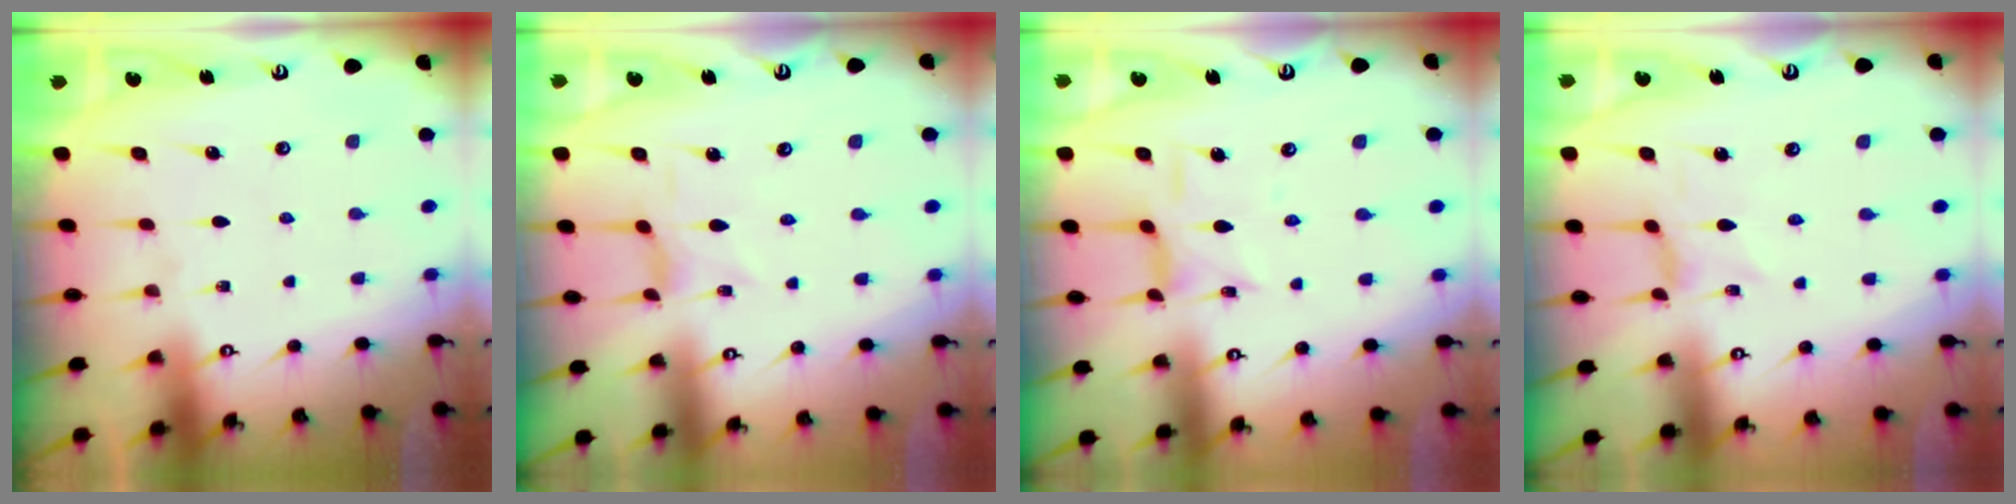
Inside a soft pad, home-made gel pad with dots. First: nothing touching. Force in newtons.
{"total": 0.9, "press": 0.9, "slide": 0.2}
{"total": 6.8, "press": 6.8, "slide": 0.4}
{"total": 0.0}